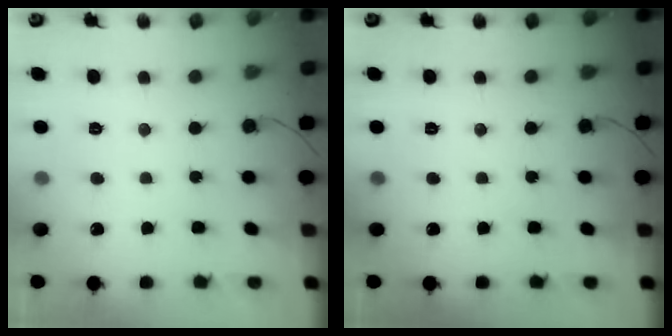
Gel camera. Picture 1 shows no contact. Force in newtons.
{"total": 0.0}